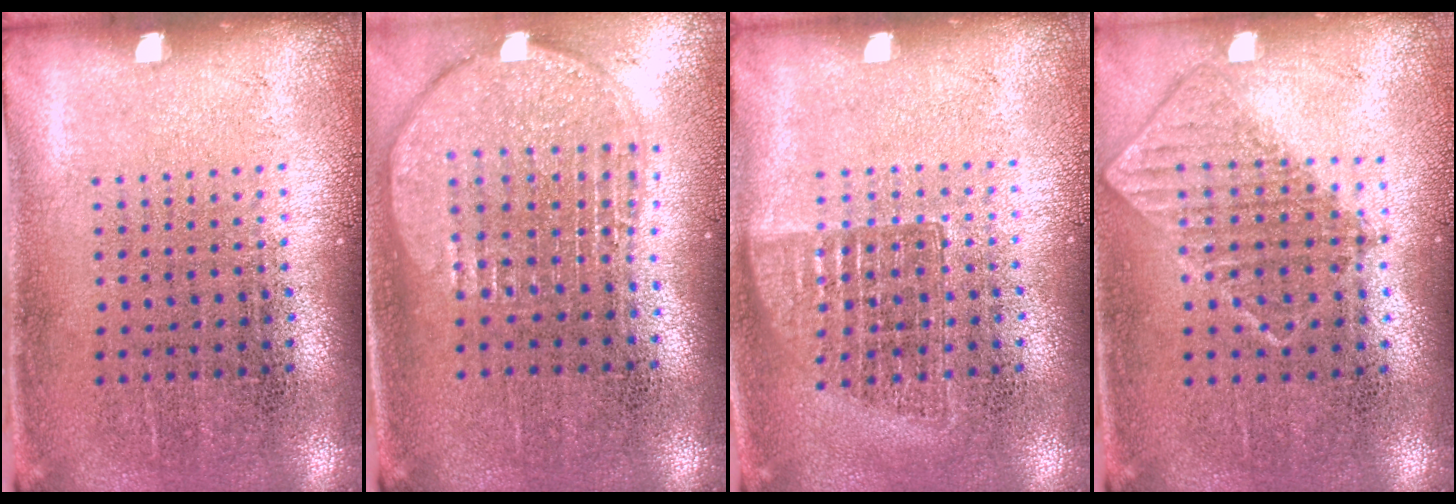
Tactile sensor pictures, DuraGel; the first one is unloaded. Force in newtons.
{"total": 2.0, "press": 1.7, "slide": 1.1}
{"total": 1.1, "press": 1.0, "slide": 0.6}
{"total": 0.7, "press": 0.7, "slide": 0.1}